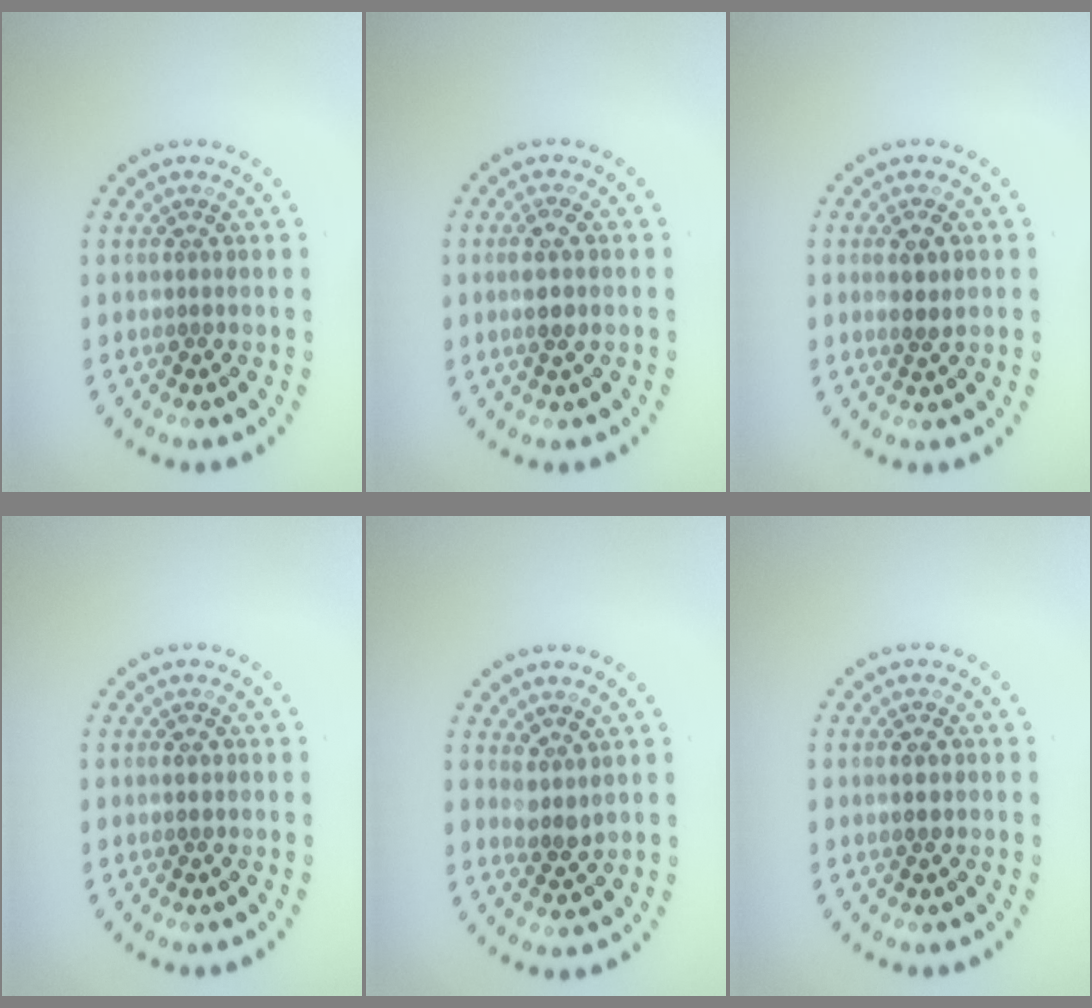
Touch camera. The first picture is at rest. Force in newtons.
{"total": 1.5, "press": 1.3, "slide": 0.8}
{"total": 1.6, "press": 1.4, "slide": 0.8}
{"total": 1.0, "press": 1.0, "slide": 0.1}
{"total": 2.0, "press": 1.7, "slide": 1.1}
{"total": 1.7, "press": 1.7, "slide": 0.1}